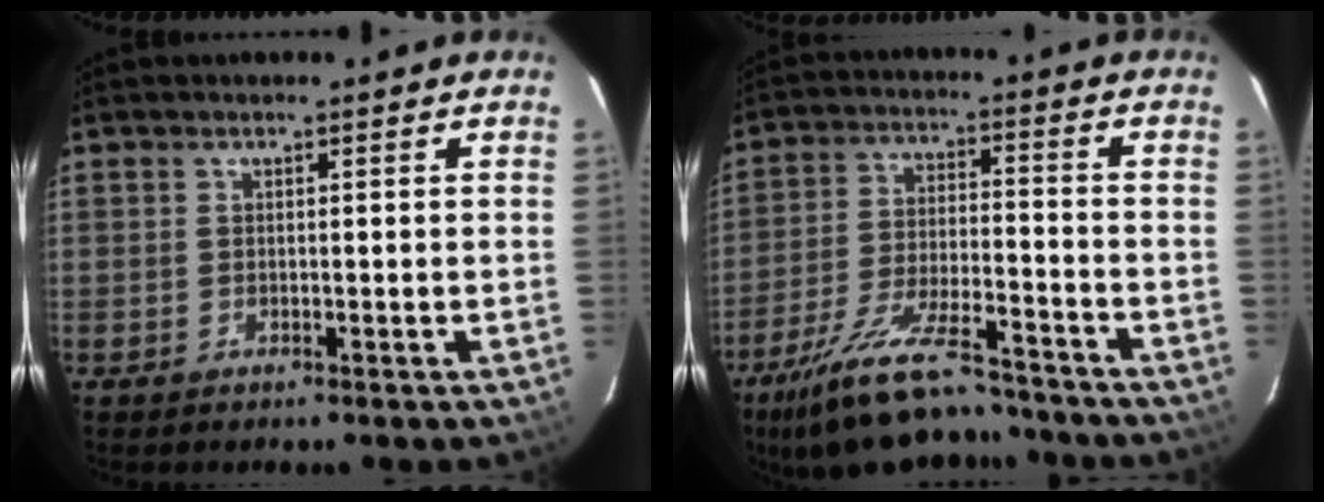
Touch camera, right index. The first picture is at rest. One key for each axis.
{"total": 18.3, "fx": -15.5, "fy": 4.2, "fz": 8.9, "tx": -0.185, "ty": -0.029, "tz": -0.251}